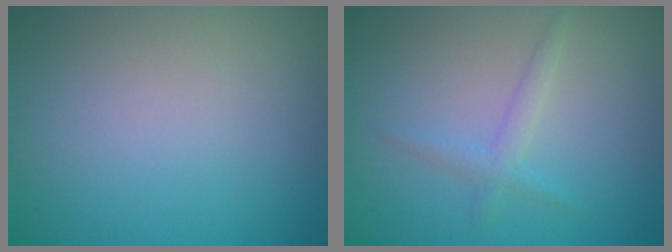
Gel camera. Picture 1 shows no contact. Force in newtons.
{"total": 1.5, "press": 1.5, "slide": 0.1}